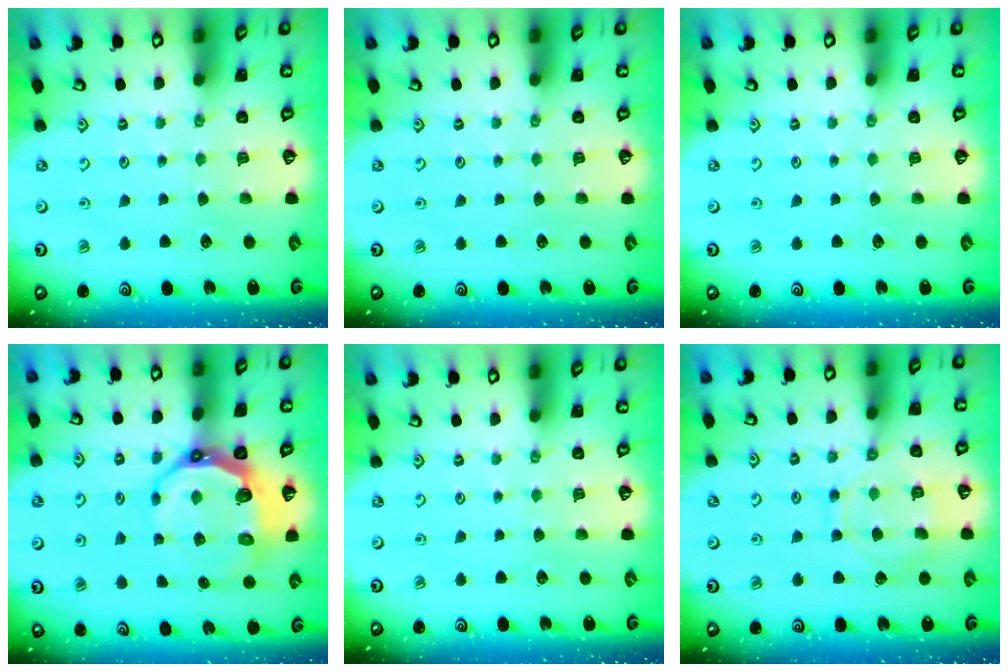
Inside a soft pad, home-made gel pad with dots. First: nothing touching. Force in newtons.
{"total": 0.0}
{"total": 0.0}
{"total": 10.7, "press": 9.7, "slide": 4.5}
{"total": 0.0}
{"total": 11.2, "press": 11.1, "slide": 1.0}